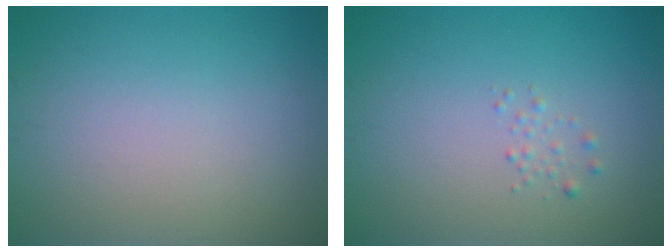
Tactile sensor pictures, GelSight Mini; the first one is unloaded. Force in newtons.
{"total": 0.8, "press": 0.8, "slide": 0.0}